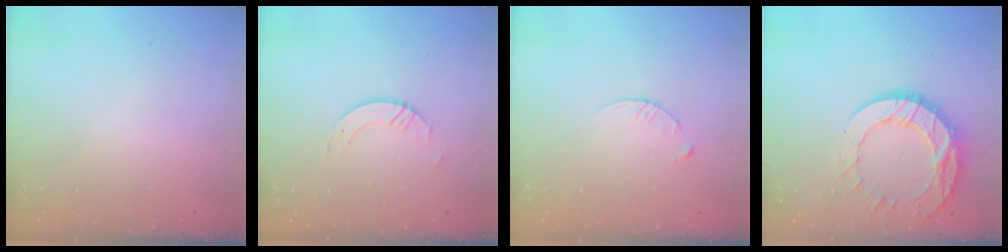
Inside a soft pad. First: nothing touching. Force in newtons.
{"total": 3.2, "press": 3.1, "slide": 0.3}
{"total": 3.4, "press": 3.4, "slide": 0.4}
{"total": 16.0, "press": 15.9, "slide": 1.3}